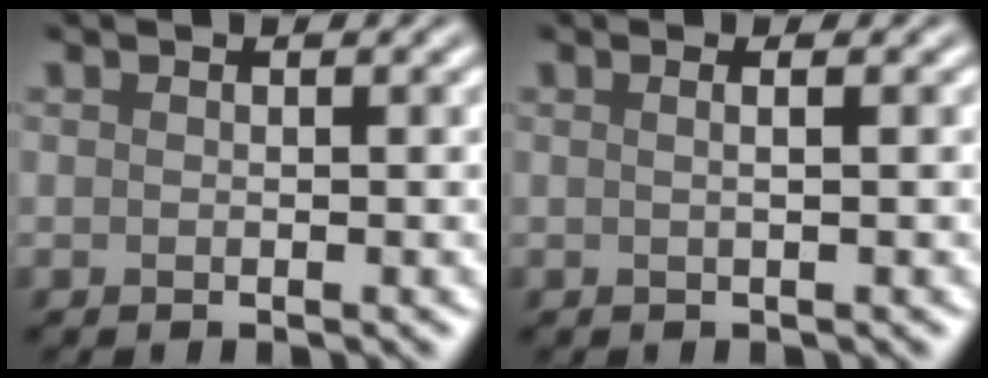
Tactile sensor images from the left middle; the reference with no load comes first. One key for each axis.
{"total": 2.0, "fx": 0.6, "fy": 1.0, "fz": 1.6, "tx": -0.006, "ty": 0.011, "tz": -0.015}